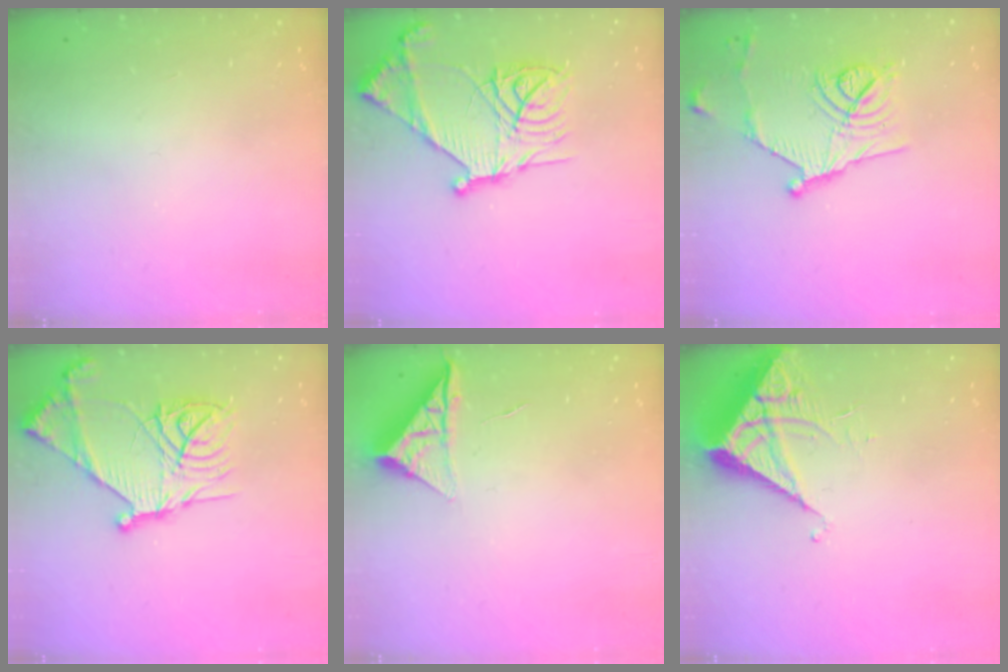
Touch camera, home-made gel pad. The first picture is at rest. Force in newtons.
{"total": 22.5, "press": 22.4, "slide": 2.2}
{"total": 14.8, "press": 14.6, "slide": 2.2}
{"total": 22.5, "press": 22.4, "slide": 2.2}
{"total": 6.5, "press": 6.5, "slide": 0.3}
{"total": 6.3, "press": 6.3, "slide": 0.2}